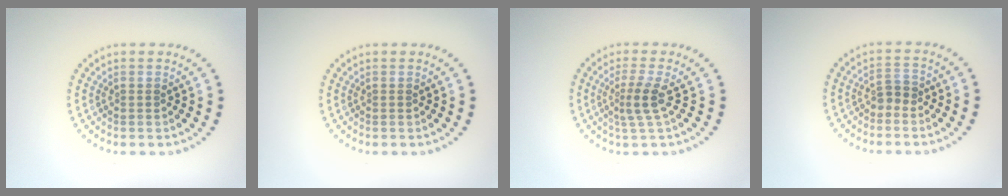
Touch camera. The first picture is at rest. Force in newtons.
{"total": 0.0}
{"total": 2.5, "press": 1.7, "slide": 1.8}
{"total": 1.2, "press": 1.1, "slide": 0.6}